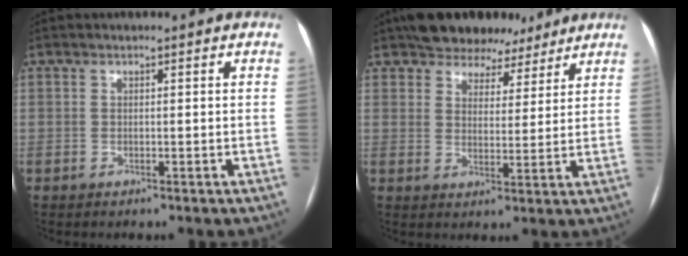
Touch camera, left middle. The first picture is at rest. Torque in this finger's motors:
{"motor_torque": [0.67, -0.66, 0.07, 0.05]}